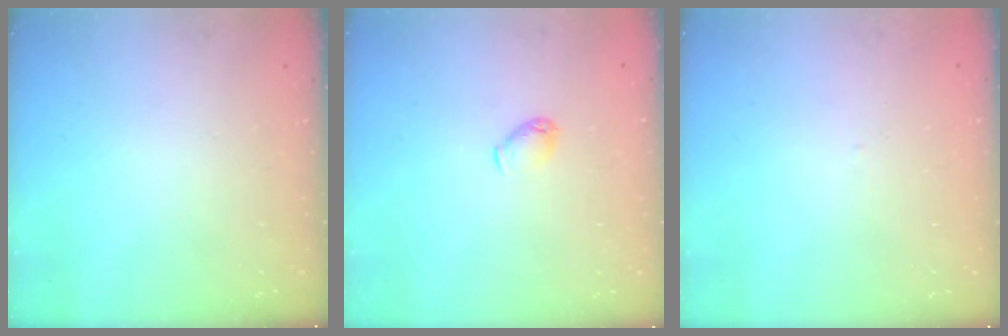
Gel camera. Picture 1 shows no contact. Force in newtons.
{"total": 3.9, "press": 3.8, "slide": 0.7}
{"total": 1.6, "press": 1.6, "slide": 0.3}